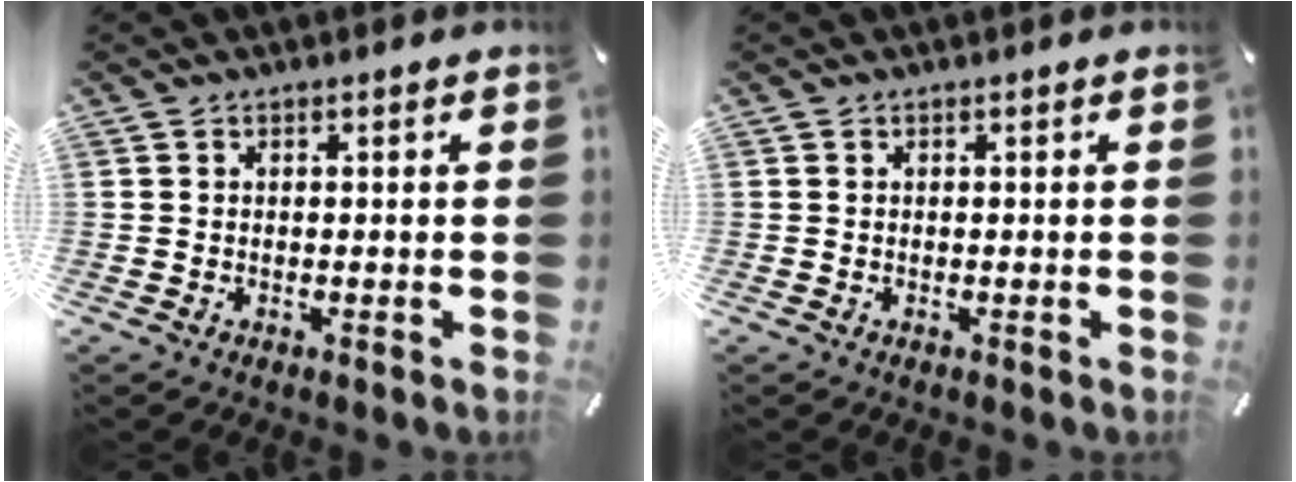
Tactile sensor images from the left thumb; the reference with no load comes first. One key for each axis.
{"total": 0.0}